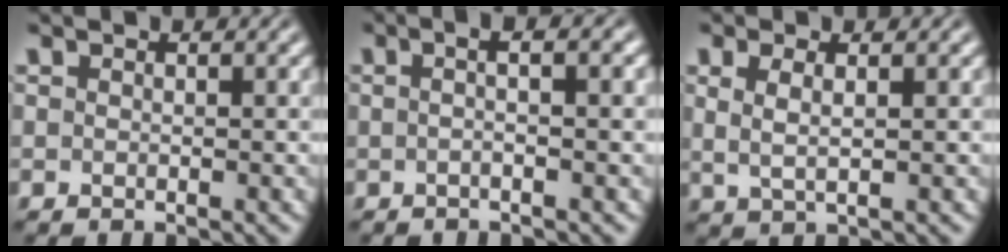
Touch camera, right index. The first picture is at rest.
{"total": 2.6, "force": [-0.2, -0.8, 2.5], "torque": [-0.033, 0.011, -0.008]}
{"total": 2.6, "force": [0.8, 1.2, 2.1], "torque": [-0.043, -0.002, 0.020]}